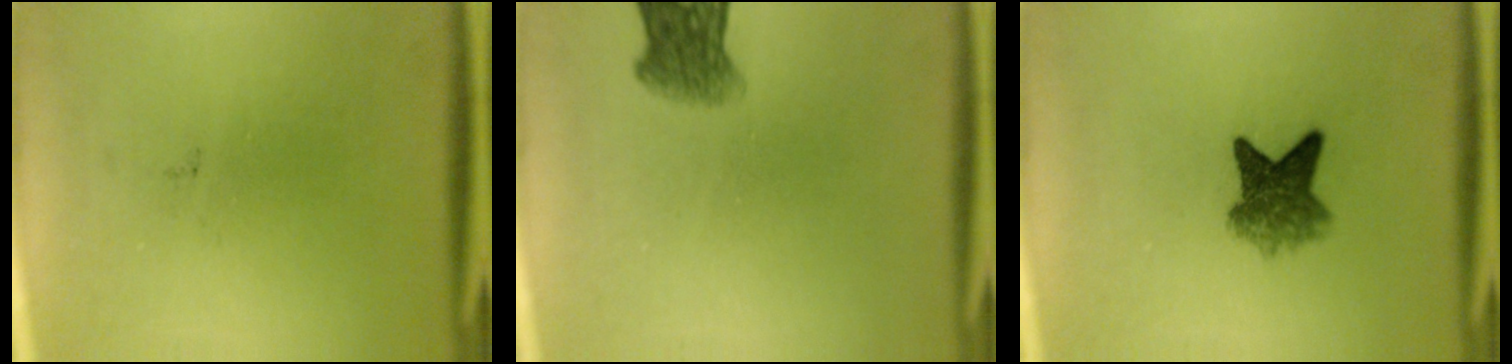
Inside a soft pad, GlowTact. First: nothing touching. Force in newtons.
{"total": 4.7}
{"total": 5.5}